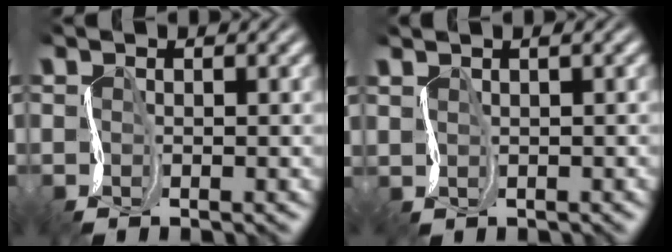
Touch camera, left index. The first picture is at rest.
{"total": 1.1, "force": [1.1, 0.0, -0.3], "torque": [0.005, 0.007, 0.020]}